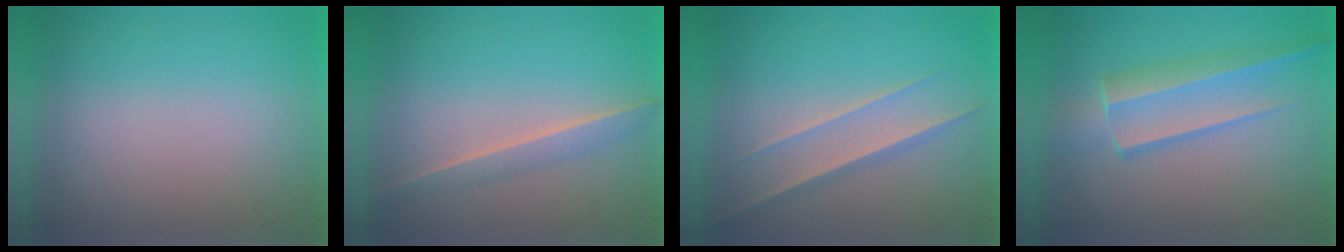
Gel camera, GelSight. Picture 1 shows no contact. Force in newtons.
{"total": 1.5}
{"total": 1.5}
{"total": 3.1}